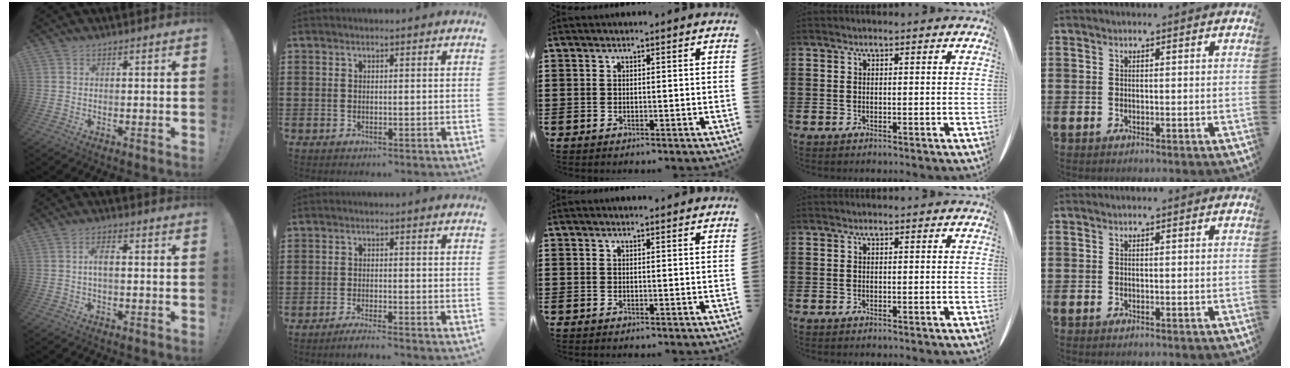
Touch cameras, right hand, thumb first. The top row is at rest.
{"thumb": {"total": 3.8, "force": [-0.1, 1.3, 3.6], "torque": [-0.073, 0.005, -0.005]}, "index": {"total": 2.0, "force": [-1.9, -0.2, 0.7], "torque": [-0.012, -0.001, -0.035]}, "middle": {"total": 0.8, "force": [0.7, -0.2, 0.2], "torque": [0.003, -0.007, 0.013]}}